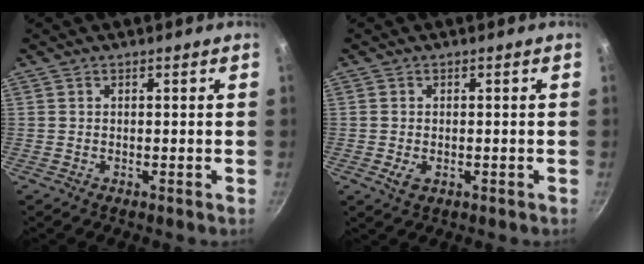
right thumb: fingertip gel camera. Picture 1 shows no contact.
{"total": 2.6, "force": [-0.7, 1.7, 1.8], "torque": [-0.032, -0.005, -0.010]}